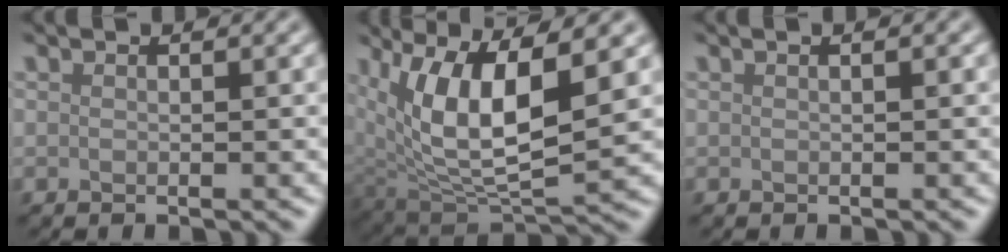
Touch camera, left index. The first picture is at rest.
{"total": 8.8, "force": [3.1, 3.4, 7.5], "torque": [-0.149, -0.013, 0.056]}
{"total": 0.7, "force": [0.3, 0.1, 0.7], "torque": [-0.009, 0.005, 0.001]}